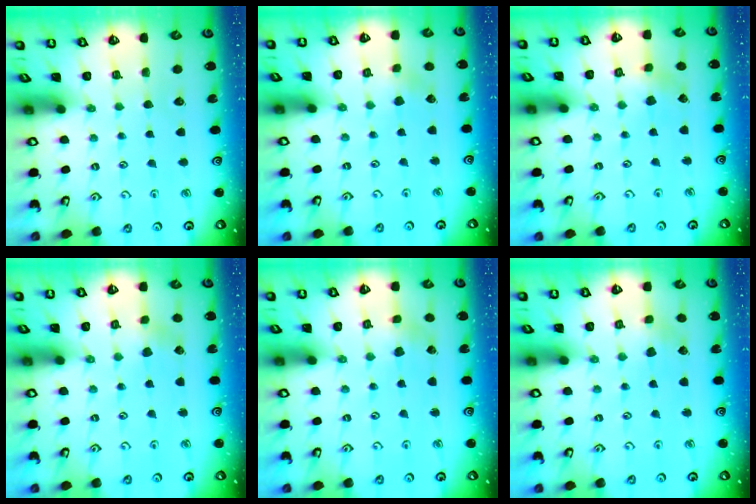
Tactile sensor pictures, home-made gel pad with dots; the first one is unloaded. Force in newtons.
{"total": 2.3, "press": 2.3, "slide": 0.1}
{"total": 3.2, "press": 3.2, "slide": 0.4}
{"total": 2.4, "press": 2.4, "slide": 0.3}
{"total": 1.8, "press": 1.8, "slide": 0.2}
{"total": 2.8, "press": 2.8, "slide": 0.2}